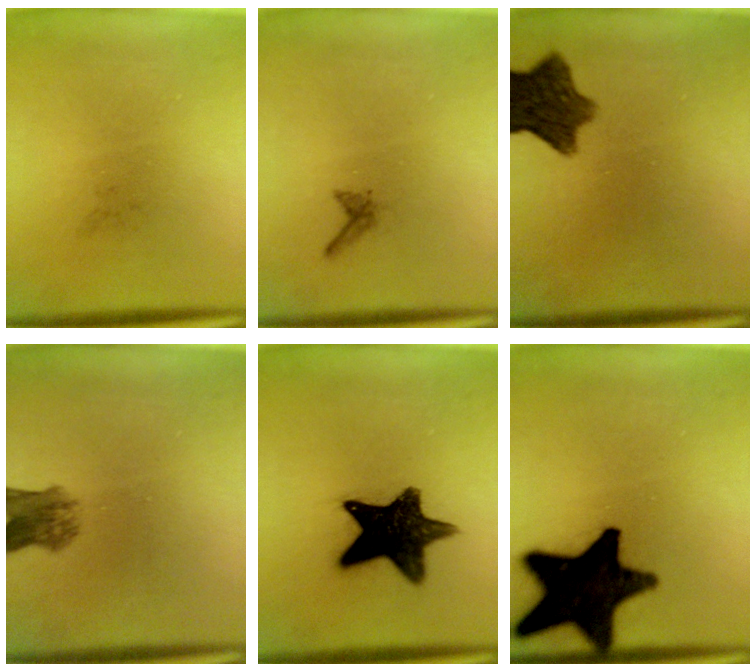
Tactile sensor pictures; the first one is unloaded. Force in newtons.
{"total": 0.6}
{"total": 9.0}
{"total": 4.1}
{"total": 13.3}
{"total": 18.5}